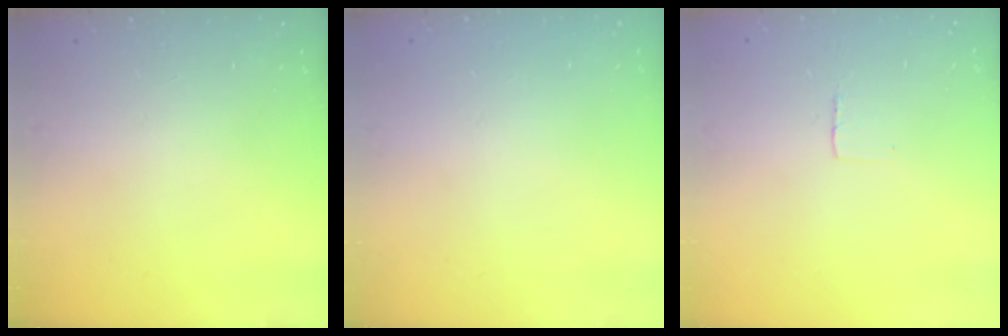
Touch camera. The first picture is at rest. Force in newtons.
{"total": 0.0}
{"total": 2.3, "press": 2.3, "slide": 0.1}